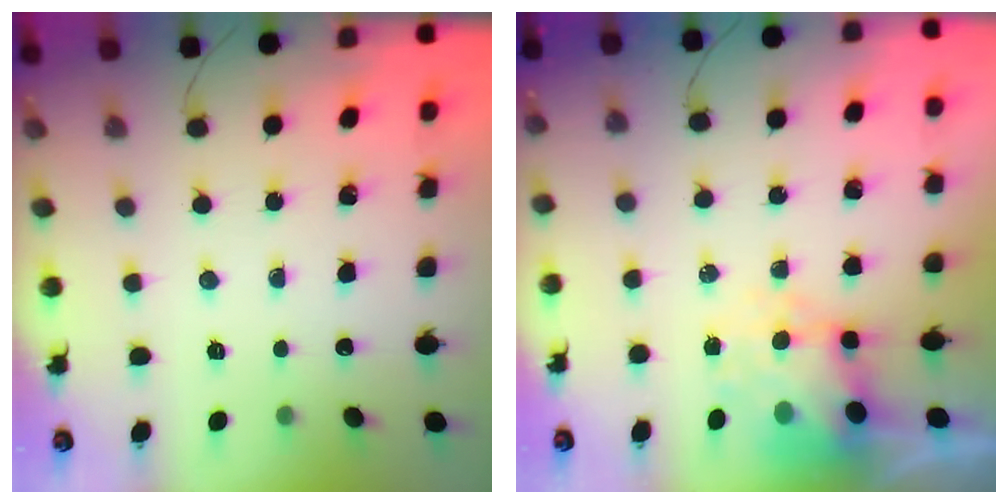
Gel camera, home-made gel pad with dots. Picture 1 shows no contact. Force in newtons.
{"total": 8.7, "press": 8.4, "slide": 2.2}